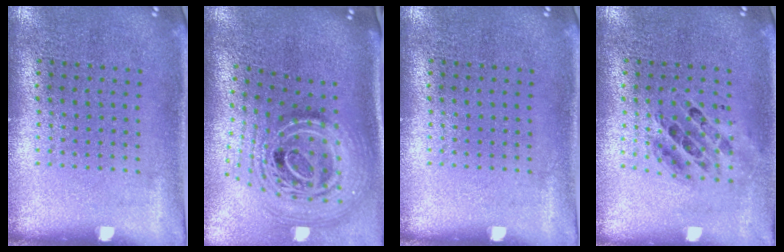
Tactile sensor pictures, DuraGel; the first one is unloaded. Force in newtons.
{"total": 2.9, "press": 2.0, "slide": 2.1}
{"total": 0.0}
{"total": 0.7, "press": 0.7, "slide": 0.0}